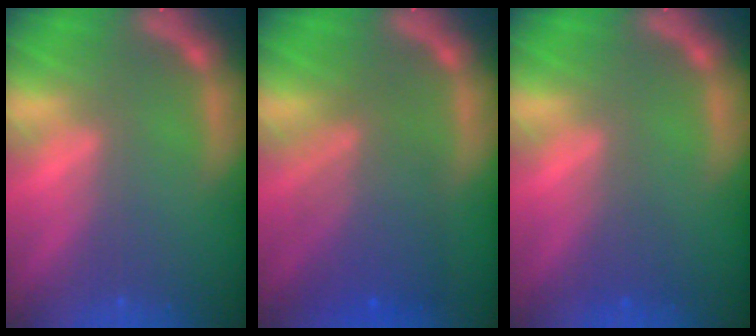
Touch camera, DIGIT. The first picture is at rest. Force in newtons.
{"total": 6.6}
{"total": 1.5}